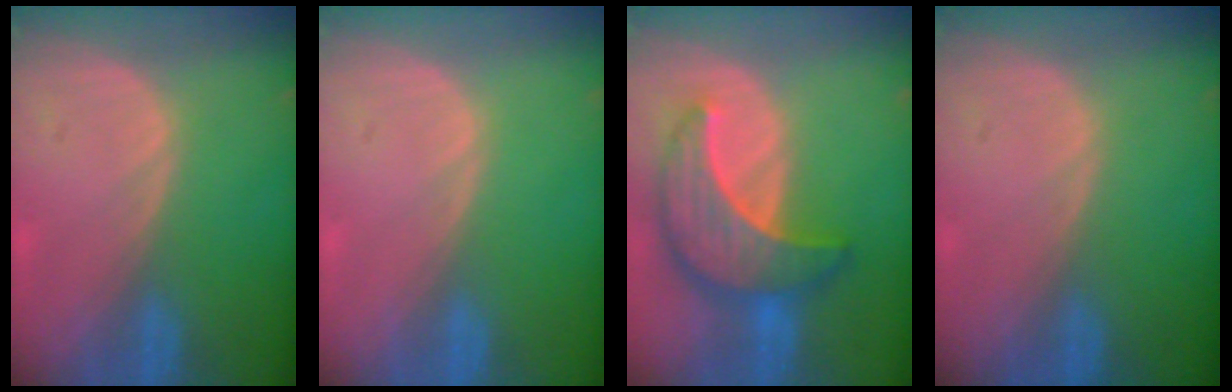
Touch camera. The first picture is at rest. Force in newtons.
{"total": 0.0}
{"total": 10.0, "press": 10.0, "slide": 0.8}
{"total": 0.0}